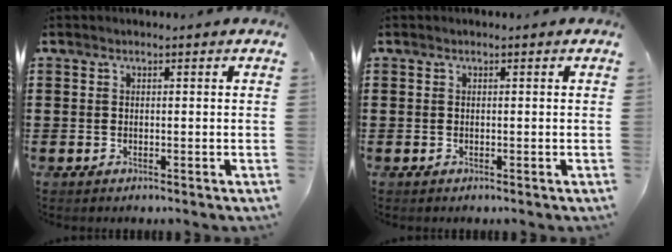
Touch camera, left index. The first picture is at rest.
{"total": 0.0}